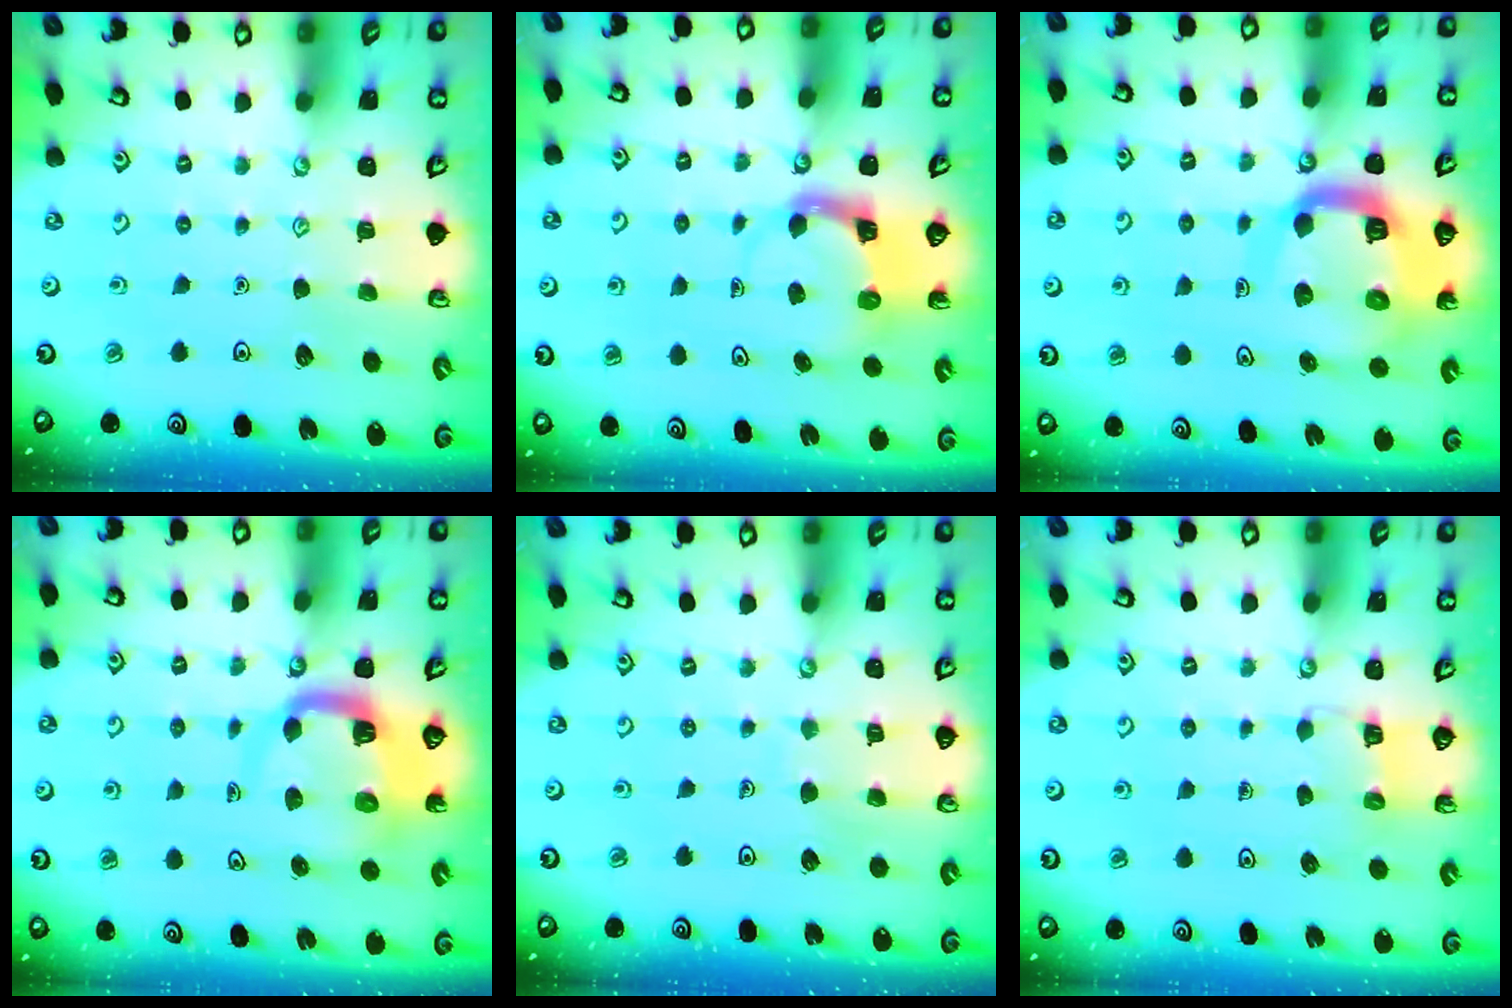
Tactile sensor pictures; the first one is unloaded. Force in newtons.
{"total": 3.9, "press": 3.9, "slide": 0.4}
{"total": 15.5, "press": 15.4, "slide": 1.7}
{"total": 7.6, "press": 7.5, "slide": 1.0}
{"total": 5.1, "press": 5.0, "slide": 0.5}
{"total": 3.5, "press": 3.5, "slide": 0.4}